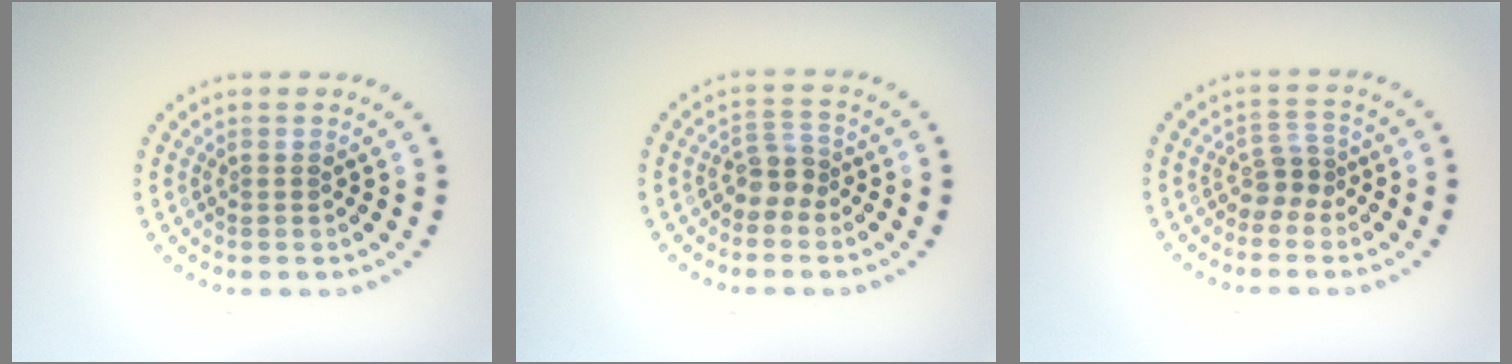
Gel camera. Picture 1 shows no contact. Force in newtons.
{"total": 2.1, "press": 1.6, "slide": 1.3}
{"total": 2.0, "press": 1.5, "slide": 1.4}